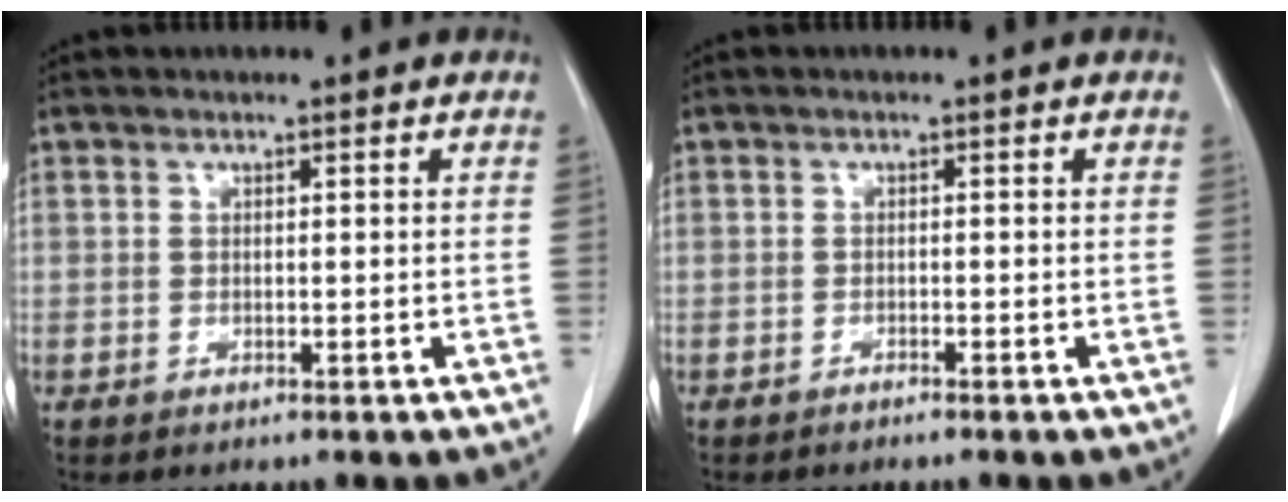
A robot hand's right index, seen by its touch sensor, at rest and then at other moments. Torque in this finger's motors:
{"motor_torque": [-0.02, -0.04, -0.02, 0.01]}